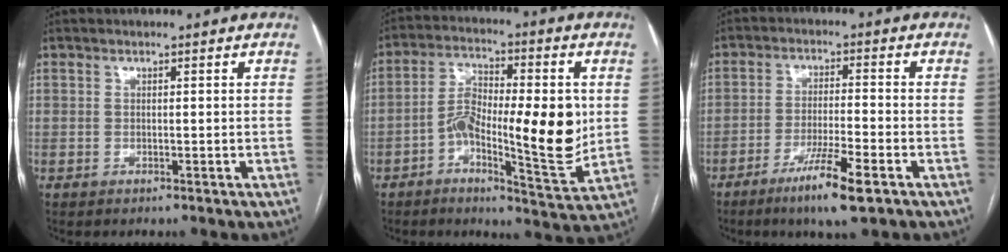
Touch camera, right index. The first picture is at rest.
{"total": 14.8, "force": [-1.3, 3.7, 14.2], "torque": [-0.238, 0.009, -0.020]}
{"total": 8.5, "force": [-5.0, 0.3, 6.9], "torque": [-0.127, -0.018, -0.084]}